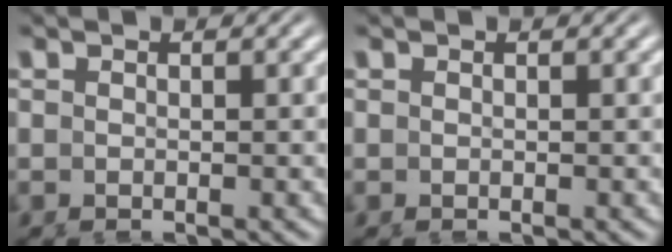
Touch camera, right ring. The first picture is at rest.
{"total": 0.0}